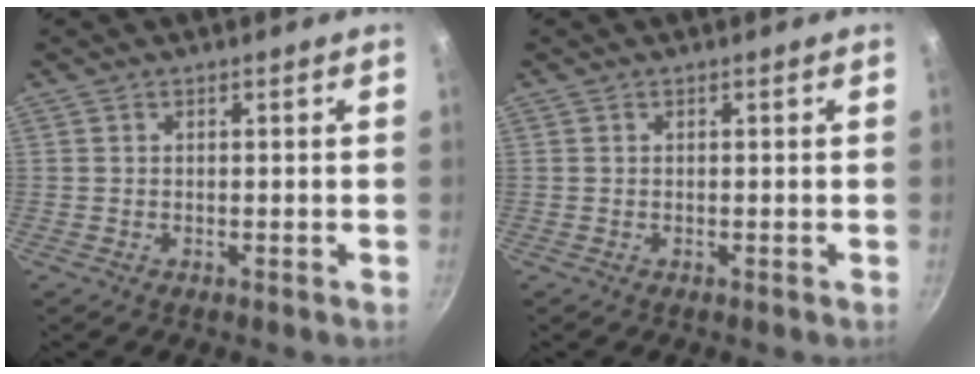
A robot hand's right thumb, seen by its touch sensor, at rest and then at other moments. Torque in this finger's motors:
{"motor_torque": [-0.13, -0.13, -0.14, 0.14, 0.00]}